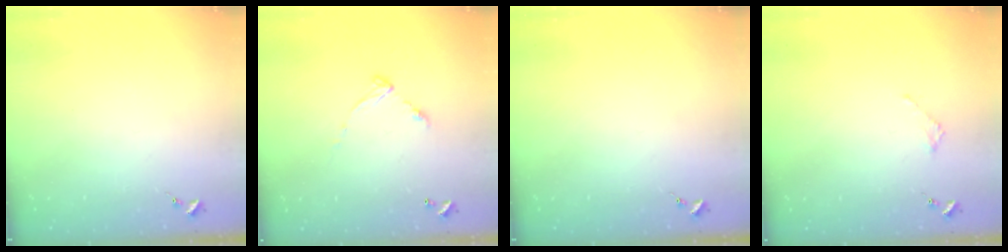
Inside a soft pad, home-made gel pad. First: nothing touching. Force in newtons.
{"total": 5.8, "press": 5.8, "slide": 0.4}
{"total": 0.0}
{"total": 2.1, "press": 2.1, "slide": 0.2}